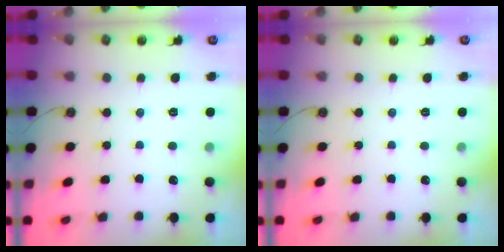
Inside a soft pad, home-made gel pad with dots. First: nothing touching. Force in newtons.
{"total": 0.0}